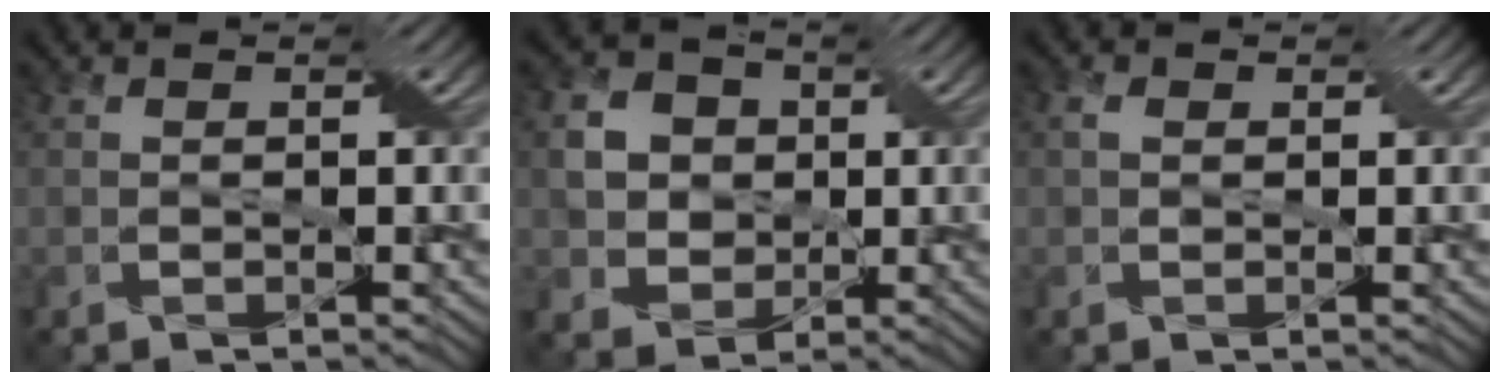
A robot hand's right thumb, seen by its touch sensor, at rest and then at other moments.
{"total": 6.2, "force": [0.7, 5.7, 2.3], "torque": [-0.072, 0.008, 0.004]}
{"total": 1.1, "force": [0.3, 0.8, 0.7], "torque": [-0.015, 0.005, 0.004]}